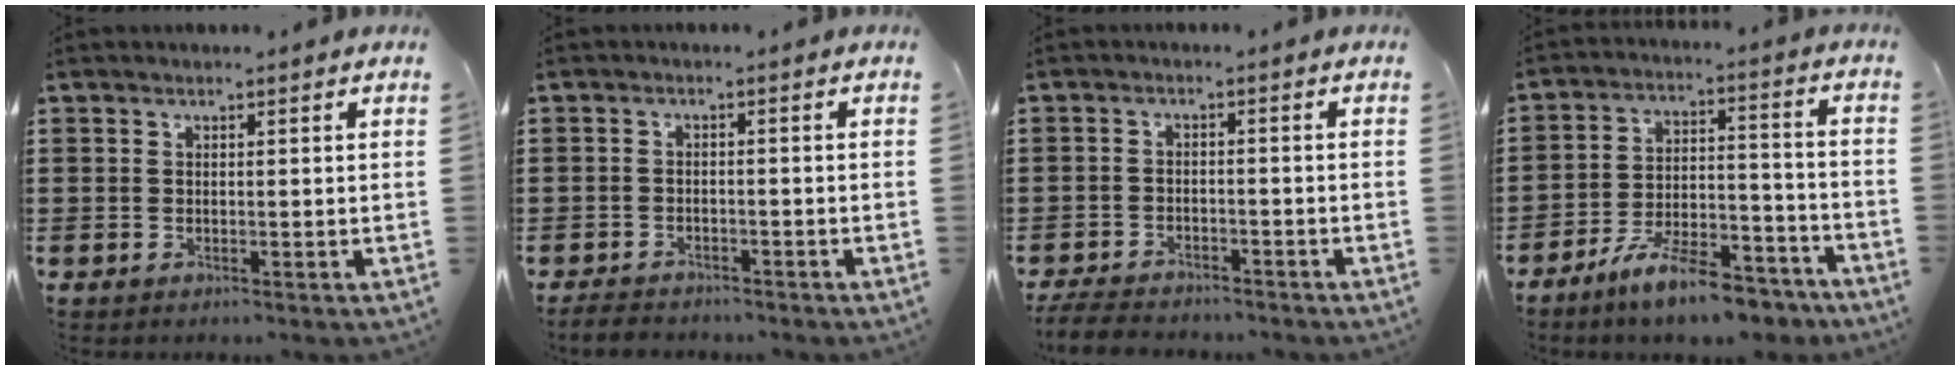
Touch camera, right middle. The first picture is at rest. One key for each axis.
{"total": 2.2, "fx": -2.2, "fy": 0.5, "fz": 0.2, "tx": -0.016, "ty": -0.002, "tz": -0.049}
{"total": 3.8, "fx": -3.7, "fy": 0.6, "fz": 0.7, "tx": -0.019, "ty": 0.000, "tz": -0.079}
{"total": 10.4, "fx": -8.9, "fy": 1.5, "fz": 5.2, "tx": -0.092, "ty": 0.025, "tz": -0.169}